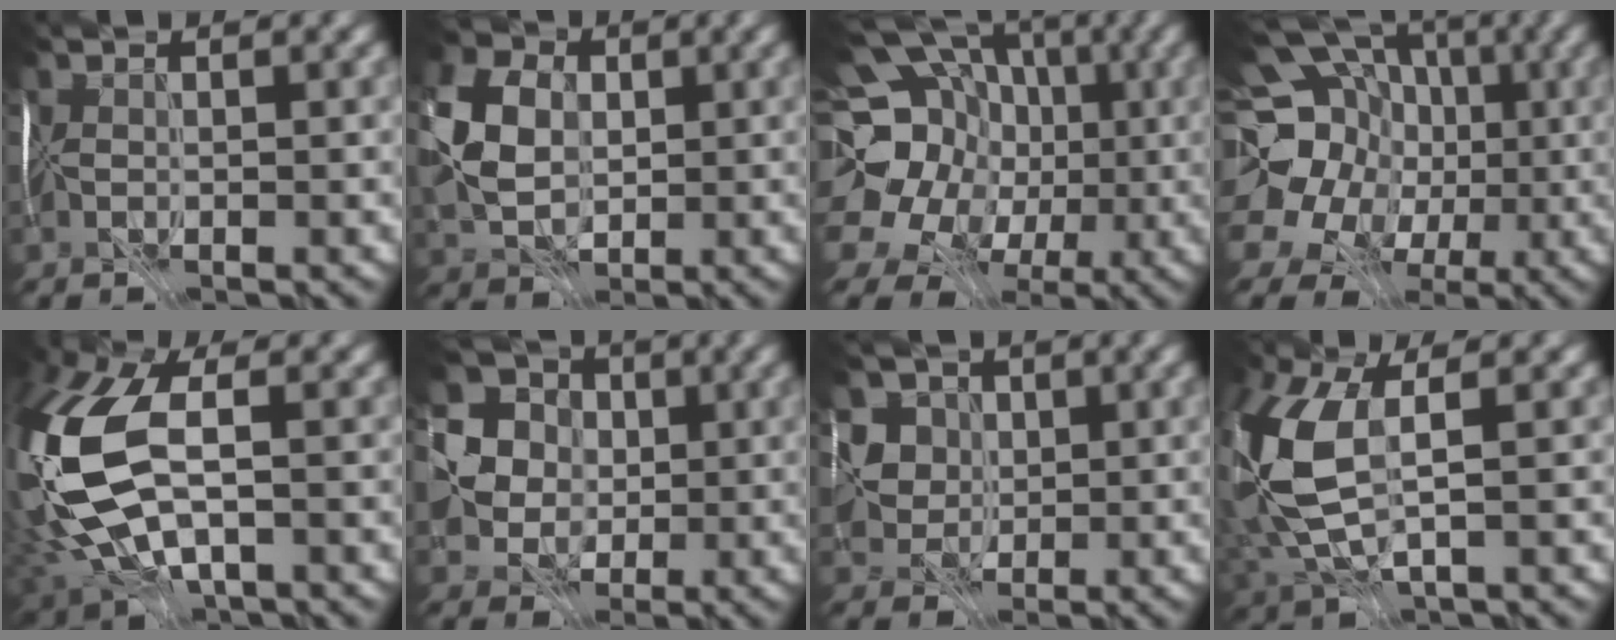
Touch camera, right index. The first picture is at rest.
{"total": 6.6, "force": [0.9, 4.9, 4.2], "torque": [-0.107, 0.012, 0.015]}
{"total": 17.4, "force": [1.9, 14.6, 9.3], "torque": [-0.176, 0.027, 0.031]}
{"total": 15.7, "force": [2.5, 13.0, 8.3], "torque": [-0.167, 0.031, 0.043]}
{"total": 12.0, "force": [0.5, 7.0, 9.7], "torque": [-0.255, -0.019, 0.021]}
{"total": 7.4, "force": [1.1, 6.9, 2.6], "torque": [-0.061, 0.014, -0.005]}
{"total": 2.9, "force": [1.4, 2.6, 0.3], "torque": [0.003, 0.003, 0.023]}
{"total": 7.7, "force": [1.5, 3.7, 6.5], "torque": [-0.196, -0.005, 0.040]}